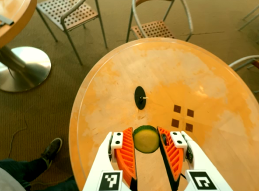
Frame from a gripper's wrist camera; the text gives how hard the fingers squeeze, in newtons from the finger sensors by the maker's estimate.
{"total": 7.8, "left": 7.7, "right": 7.9}